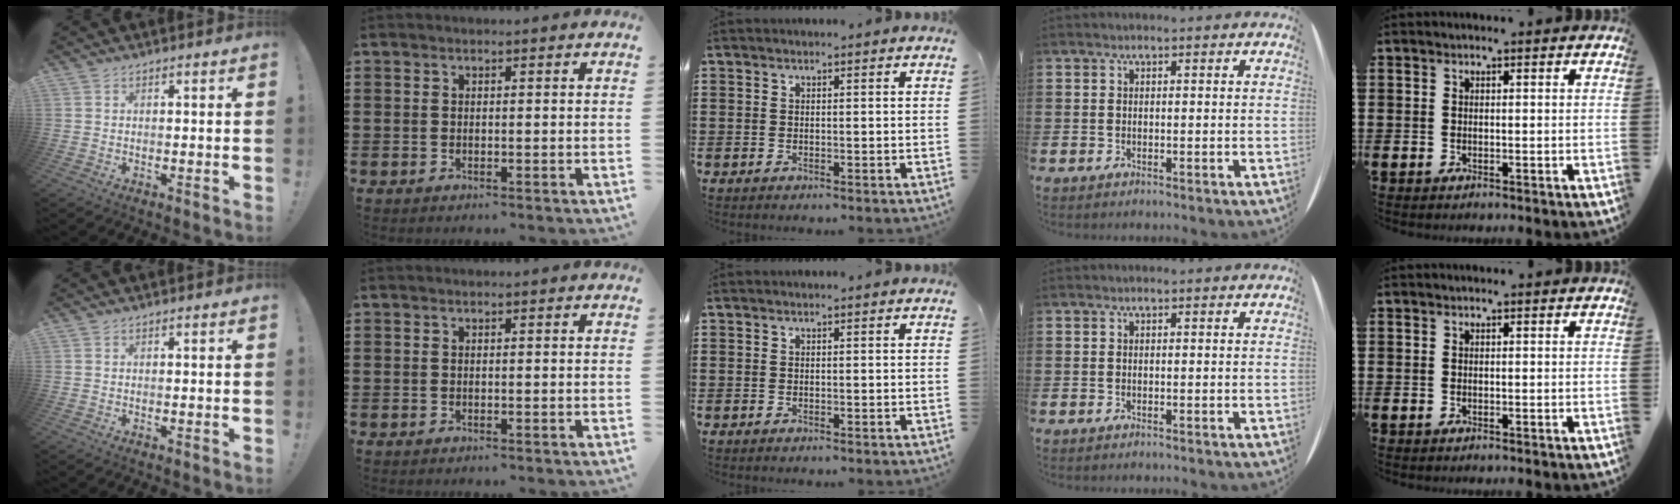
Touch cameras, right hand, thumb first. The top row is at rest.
{}